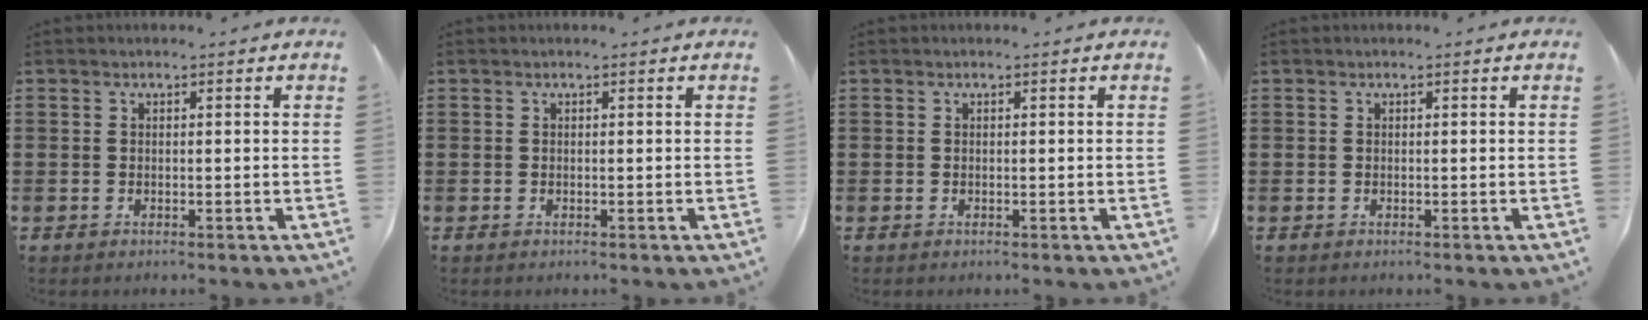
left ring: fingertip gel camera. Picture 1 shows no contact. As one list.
[{"total": 0.0}, {"total": 0.0}, {"total": 0.0}]